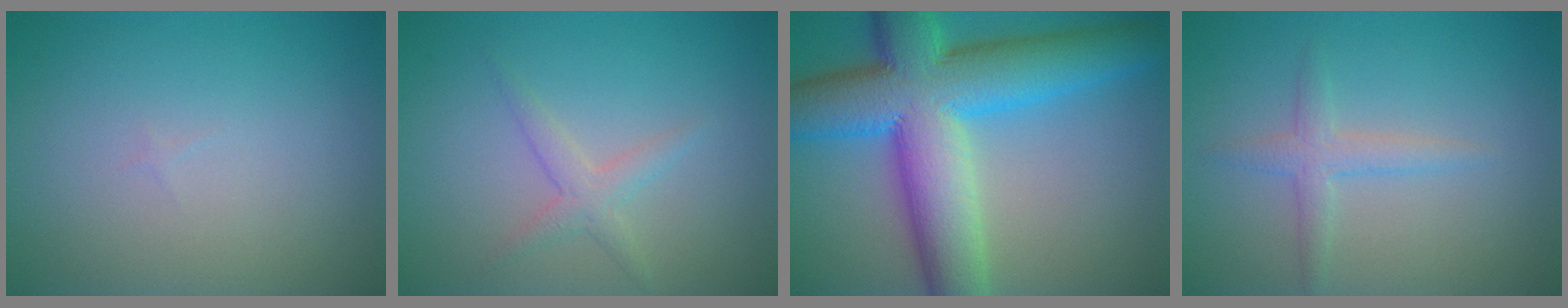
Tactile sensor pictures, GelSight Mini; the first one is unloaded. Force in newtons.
{"total": 1.8, "press": 1.8, "slide": 0.1}
{"total": 13.3, "press": 13.3, "slide": 0.1}
{"total": 2.1, "press": 2.1, "slide": 0.1}